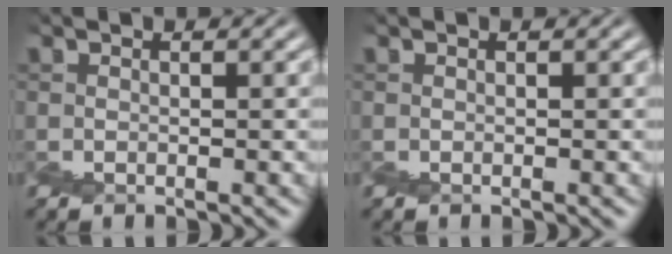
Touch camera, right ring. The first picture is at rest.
{"total": 0.0}